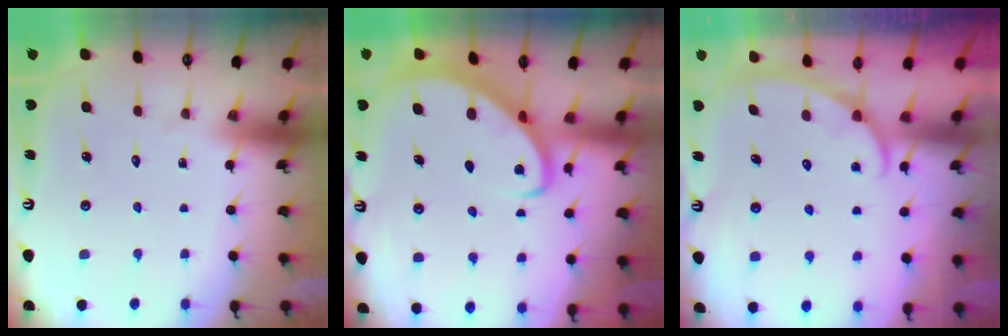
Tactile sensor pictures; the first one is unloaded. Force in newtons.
{"total": 2.9, "press": 2.8, "slide": 0.4}
{"total": 1.4, "press": 1.4, "slide": 0.2}